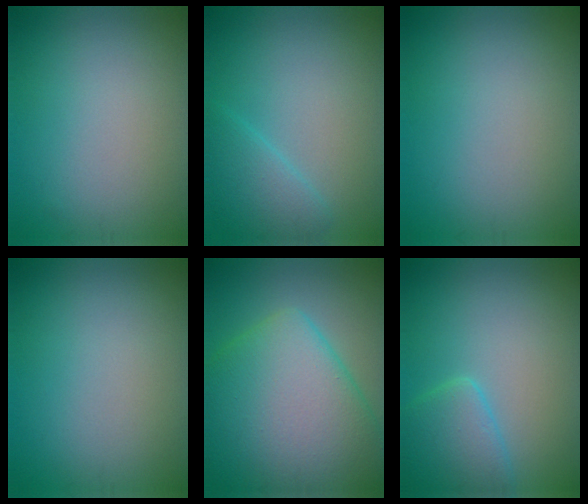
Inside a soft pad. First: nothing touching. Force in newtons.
{"total": 2.8, "press": 2.8, "slide": 0.1}
{"total": 0.0}
{"total": 0.0}
{"total": 13.4, "press": 13.4, "slide": 0.6}
{"total": 3.8, "press": 3.8, "slide": 0.3}